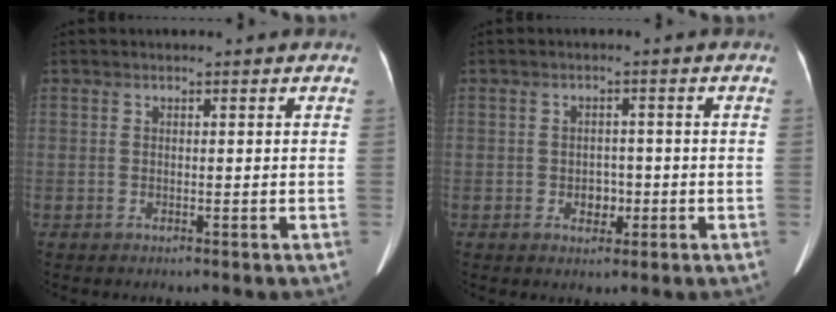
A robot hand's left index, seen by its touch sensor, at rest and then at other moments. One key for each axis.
{"total": 2.5, "fx": -0.7, "fy": 1.9, "fz": 1.5, "tx": -0.019, "ty": 0.005, "tz": -0.004}